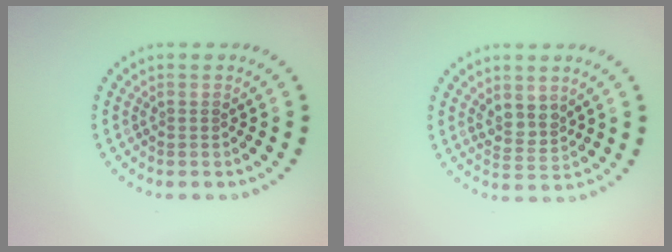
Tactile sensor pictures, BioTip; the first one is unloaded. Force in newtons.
{"total": 2.1, "press": 1.8, "slide": 1.1}